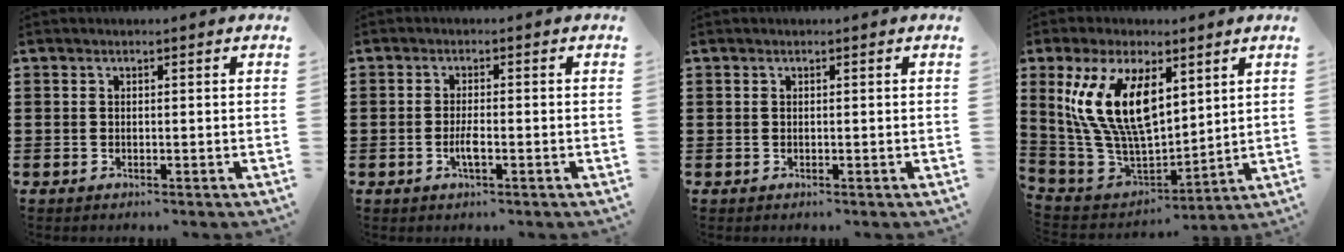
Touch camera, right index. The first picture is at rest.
{"total": 2.7, "force": [-1.0, 0.6, 2.4], "torque": [-0.051, 0.000, -0.019]}
{"total": 0.0}
{"total": 14.4, "force": [5.2, 6.9, 11.6], "torque": [-0.263, -0.006, 0.096]}